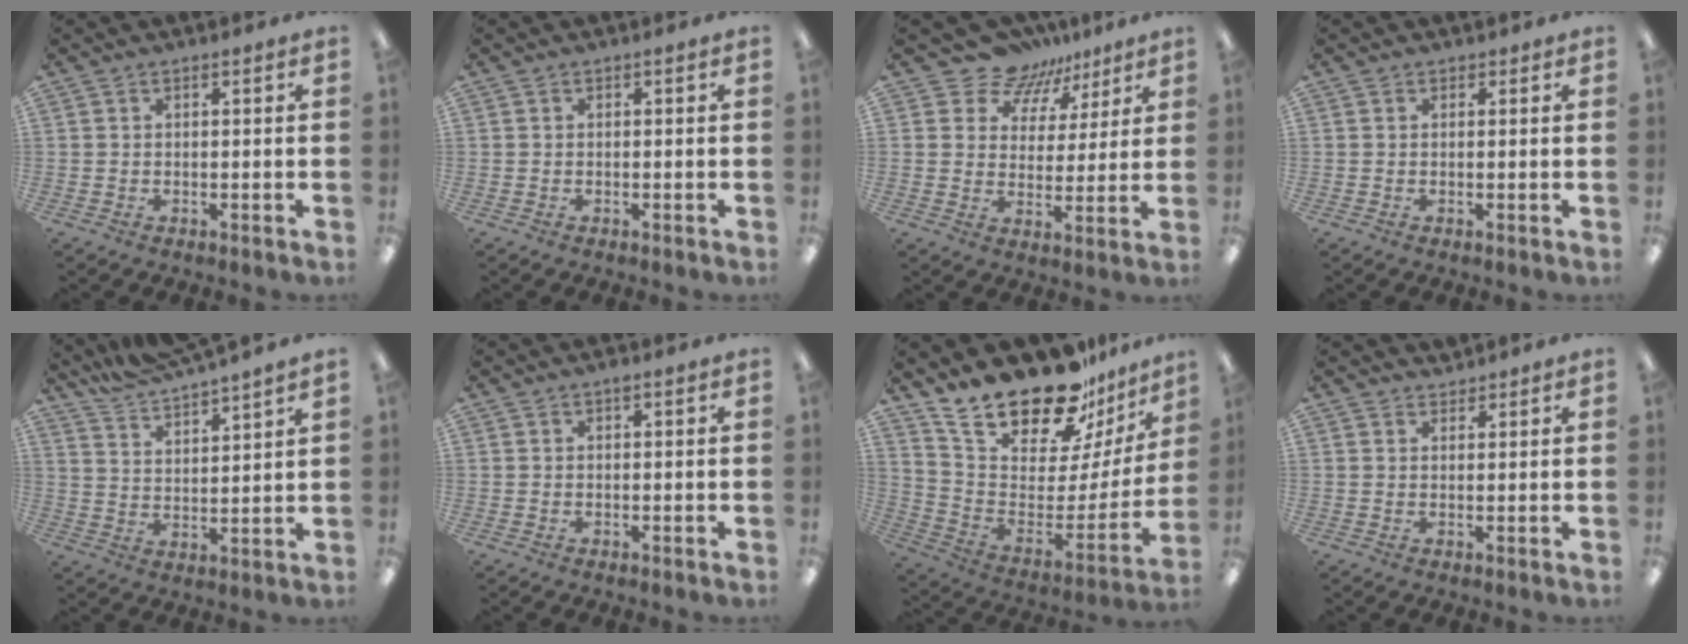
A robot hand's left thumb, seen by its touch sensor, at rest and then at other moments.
{"total": 0.0}
{"total": 9.2, "force": [7.5, 5.4, 0.3], "torque": [-0.034, -0.061, 0.143]}
{"total": 0.9, "force": [0.6, 0.7, 0.1], "torque": [0.005, -0.002, 0.009]}
{"total": 8.0, "force": [7.9, -0.4, 1.3], "torque": [-0.052, -0.058, 0.146]}
{"total": 0.7, "force": [0.5, 0.2, 0.5], "torque": [-0.013, 0.003, 0.008]}
{"total": 21.8, "force": [18.5, 7.3, 9.1], "torque": [-0.160, -0.146, 0.326]}
{"total": 1.7, "force": [1.6, 0.5, 0.0], "torque": [-0.002, -0.003, 0.032]}